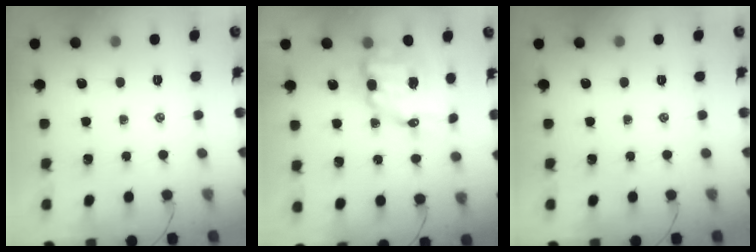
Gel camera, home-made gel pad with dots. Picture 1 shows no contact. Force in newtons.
{"total": 10.7, "press": 10.5, "slide": 2.0}
{"total": 0.0}